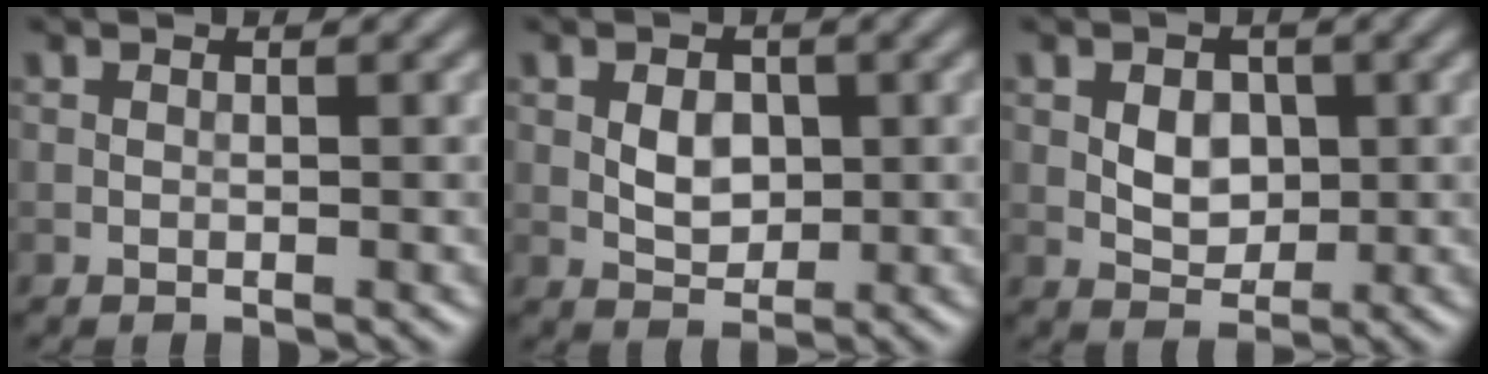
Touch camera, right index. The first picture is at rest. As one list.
[{"total": 2.6, "force": [0.2, 1.9, 1.8], "torque": [-0.030, -0.001, 0.004]}, {"total": 3.0, "force": [0.3, 2.2, 2.1], "torque": [-0.034, -0.002, 0.005]}]